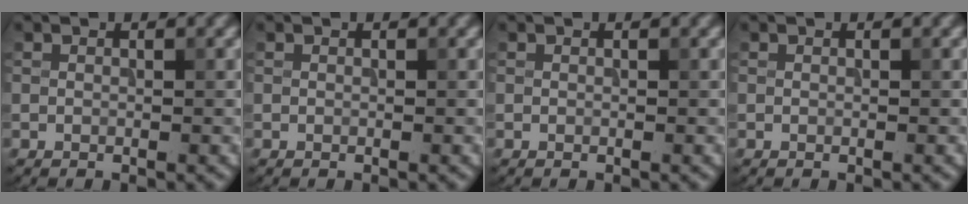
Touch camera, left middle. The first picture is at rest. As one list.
[{"total": 0.0}, {"total": 0.0}, {"total": 0.0}]